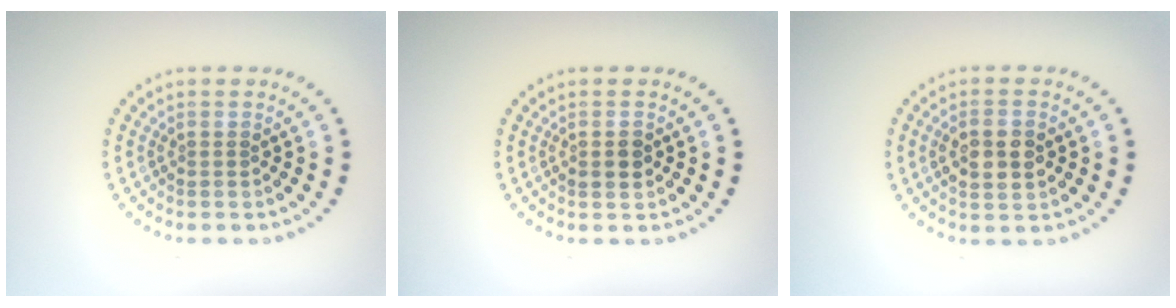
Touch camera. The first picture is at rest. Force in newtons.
{"total": 1.2, "press": 1.2, "slide": 0.1}
{"total": 2.8, "press": 2.8, "slide": 0.2}